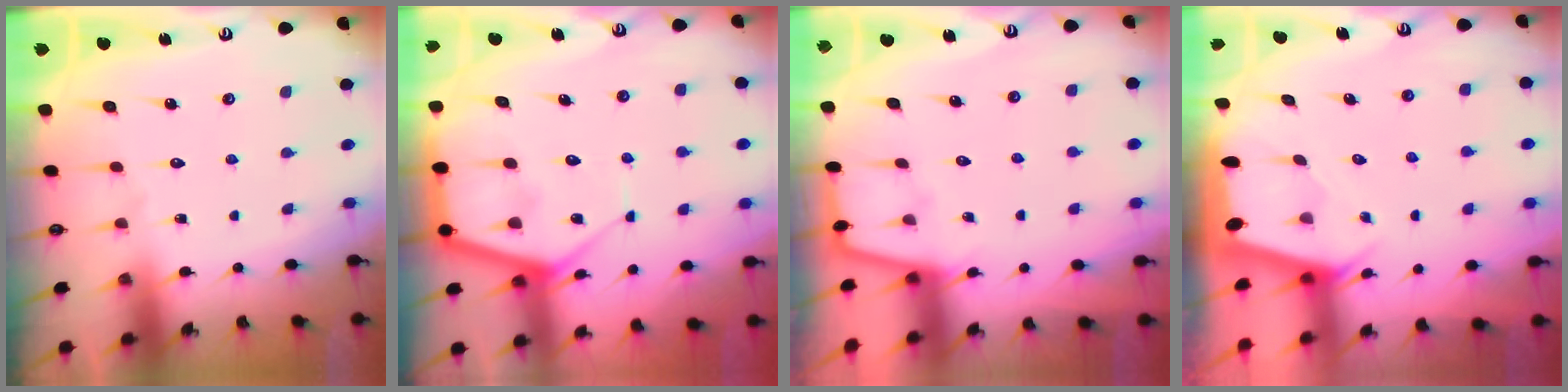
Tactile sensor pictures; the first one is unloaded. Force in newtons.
{"total": 10.3, "press": 10.3, "slide": 0.9}
{"total": 2.3, "press": 2.3, "slide": 0.4}
{"total": 1.9, "press": 1.9, "slide": 0.3}